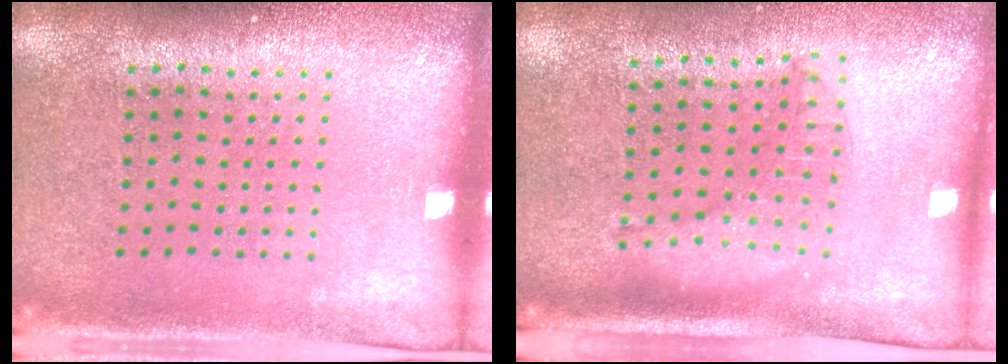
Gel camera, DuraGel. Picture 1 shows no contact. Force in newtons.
{"total": 1.3, "press": 1.3, "slide": 0.2}